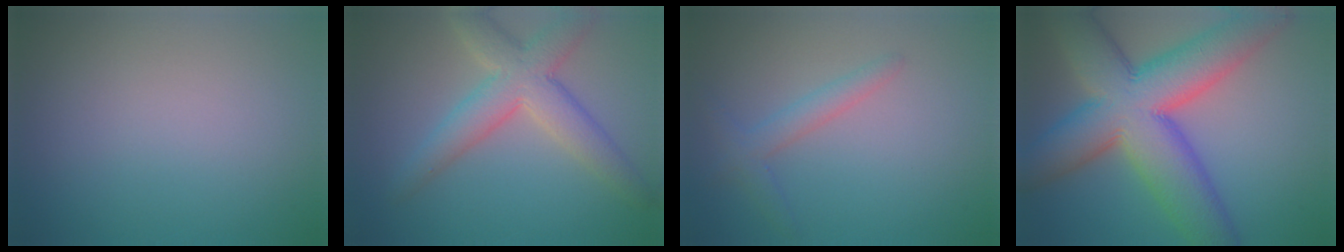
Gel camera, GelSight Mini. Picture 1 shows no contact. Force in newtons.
{"total": 5.8, "press": 5.8, "slide": 0.4}
{"total": 2.2, "press": 2.2, "slide": 0.1}
{"total": 13.6, "press": 13.6, "slide": 0.6}